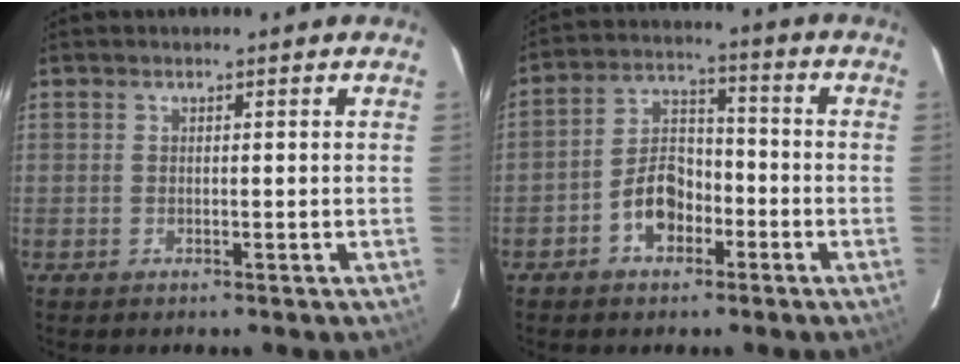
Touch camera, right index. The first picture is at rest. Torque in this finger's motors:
{"motor_torque": [1.38, -0.16, 0.59, 0.05]}